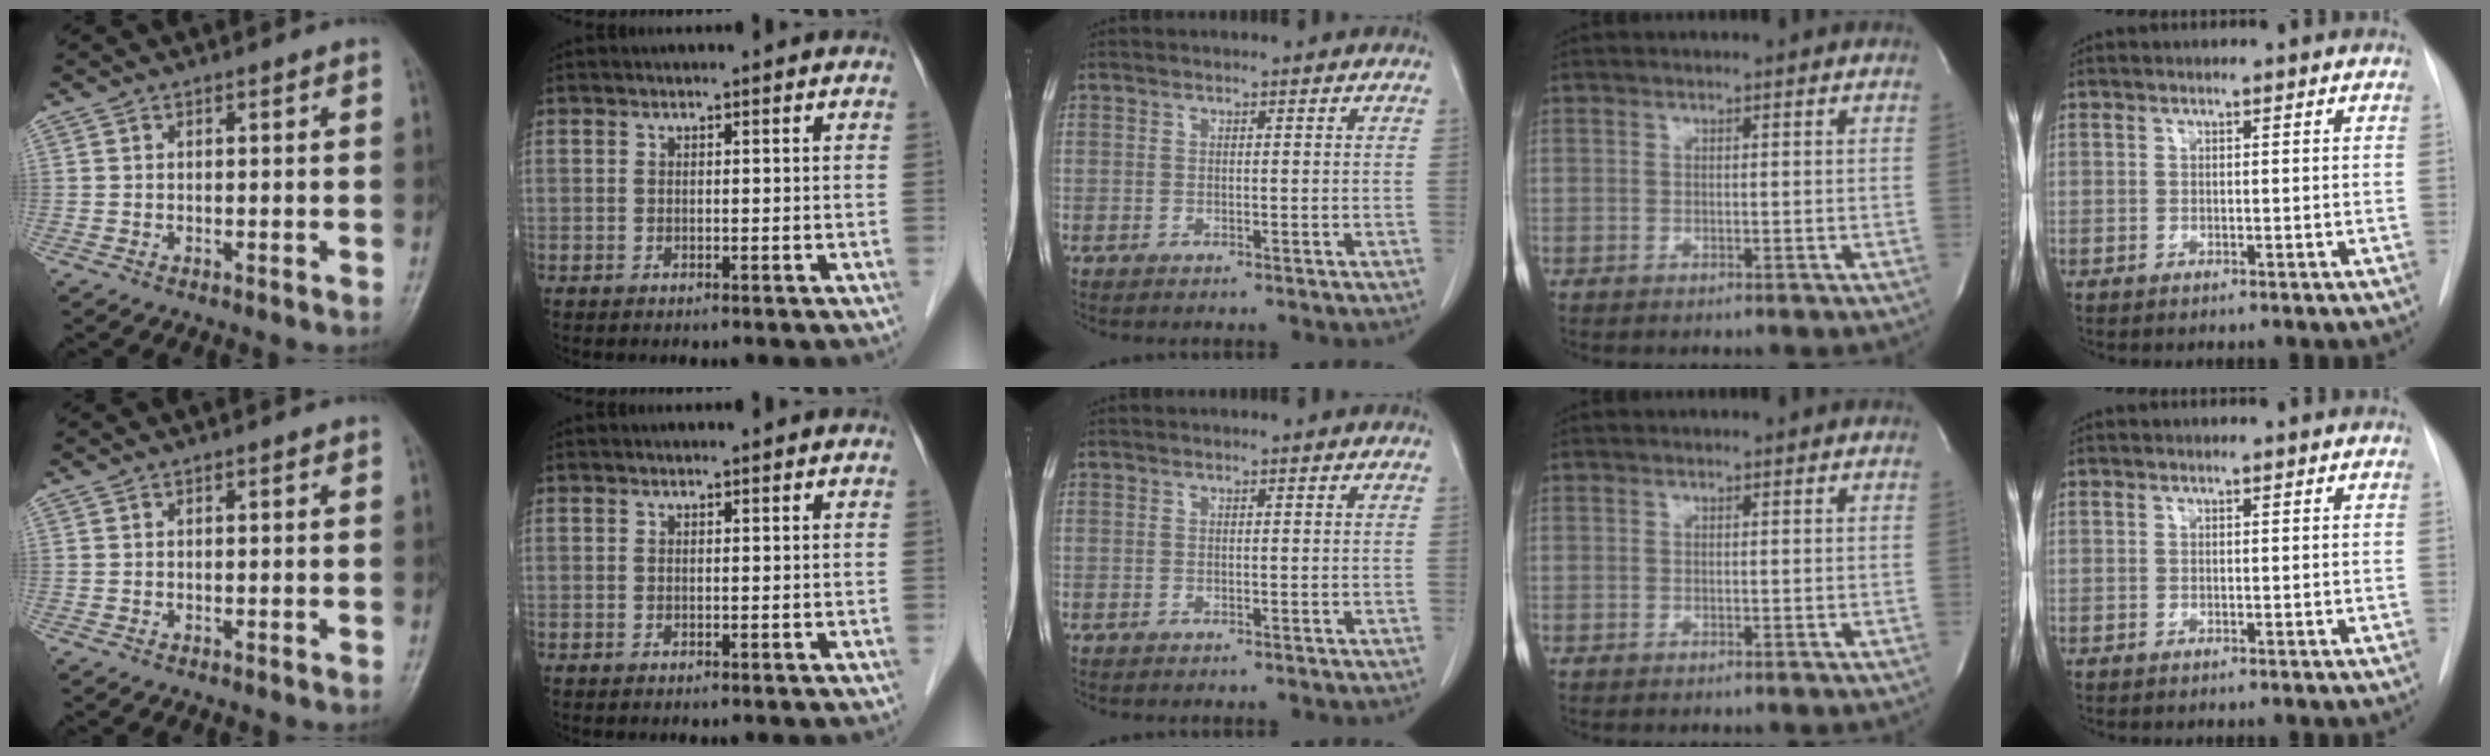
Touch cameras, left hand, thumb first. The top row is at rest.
{}